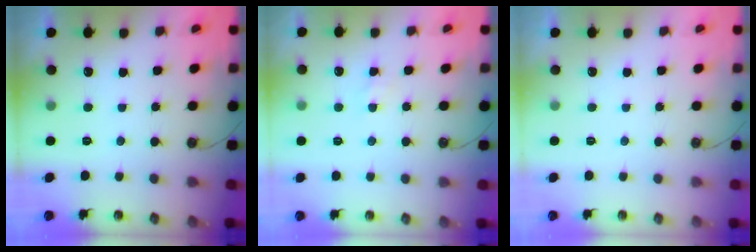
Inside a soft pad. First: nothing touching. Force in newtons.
{"total": 5.6, "press": 5.6, "slide": 0.6}
{"total": 0.0}